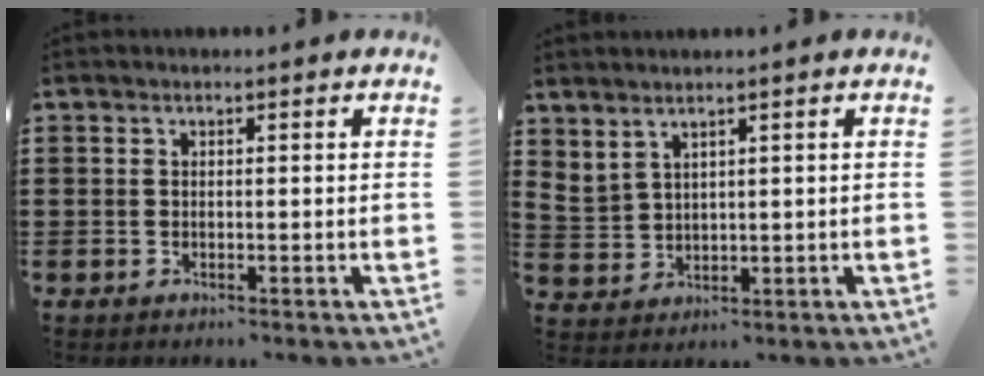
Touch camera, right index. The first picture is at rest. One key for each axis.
{"total": 2.4, "fx": 2.1, "fy": 1.0, "fz": 0.3, "tx": -0.017, "ty": 0.003, "tz": 0.041}